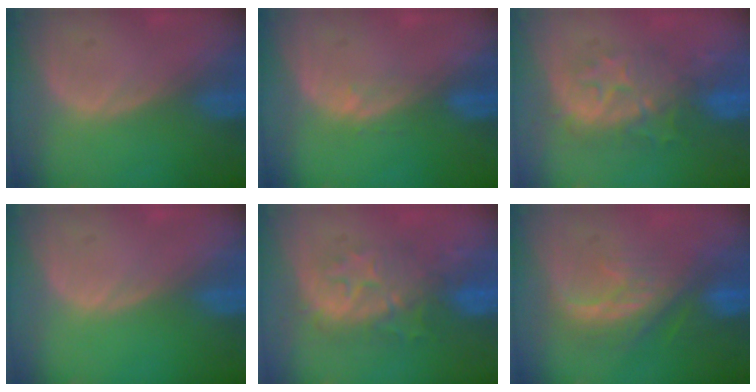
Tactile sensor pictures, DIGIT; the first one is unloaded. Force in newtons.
{"total": 1.0, "press": 1.0, "slide": 0.2}
{"total": 8.2, "press": 8.1, "slide": 1.1}
{"total": 0.0}
{"total": 8.2, "press": 8.1, "slide": 1.1}
{"total": 8.1, "press": 7.4, "slide": 3.3}